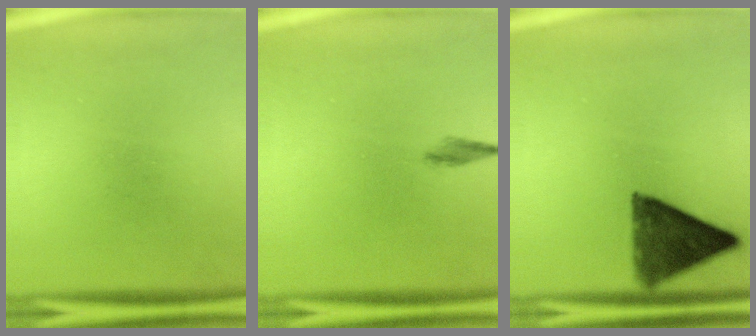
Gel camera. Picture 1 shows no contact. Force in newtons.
{"total": 1.3}
{"total": 11.2}